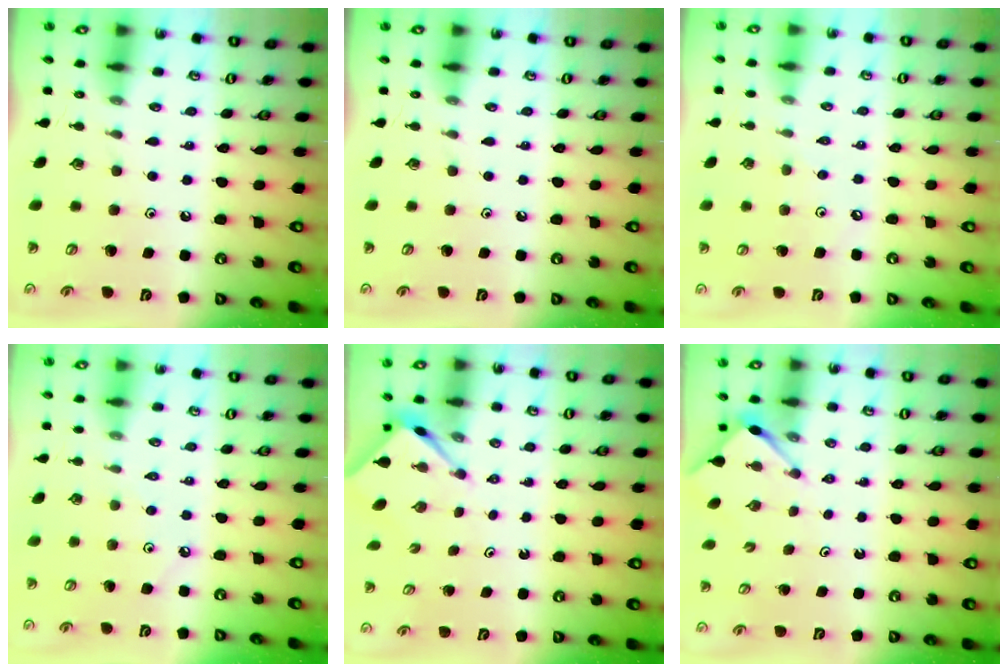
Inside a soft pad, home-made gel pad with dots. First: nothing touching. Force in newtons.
{"total": 0.0}
{"total": 2.8, "press": 2.8, "slide": 0.5}
{"total": 1.8, "press": 1.8, "slide": 0.2}
{"total": 2.6, "press": 2.6, "slide": 0.2}
{"total": 2.8, "press": 2.8, "slide": 0.3}